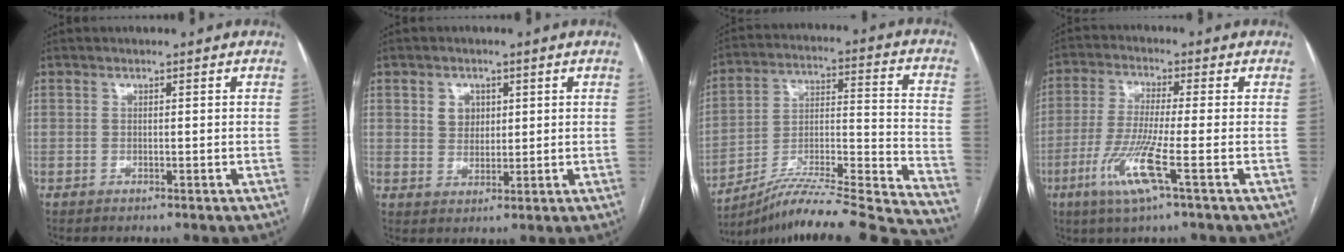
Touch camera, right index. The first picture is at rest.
{"total": 3.5, "force": [1.3, 2.9, 1.5], "torque": [-0.023, 0.005, 0.025]}
{"total": 28.0, "force": [-25.4, -0.4, 11.8], "torque": [-0.126, -0.006, -0.382]}
{"total": 8.8, "force": [-3.7, -0.4, 8.0], "torque": [-0.165, -0.020, -0.076]}